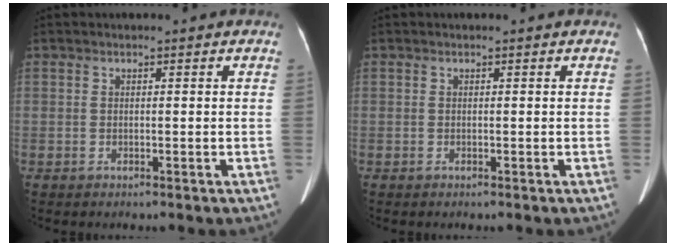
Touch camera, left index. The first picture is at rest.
{"total": 0.0}